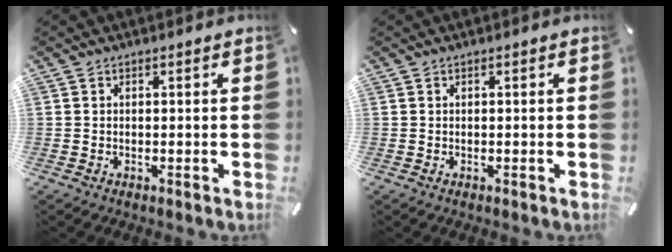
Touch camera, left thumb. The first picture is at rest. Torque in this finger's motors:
{"motor_torque": [-0.02, -0.03, 0.00, 0.00, 0.00]}